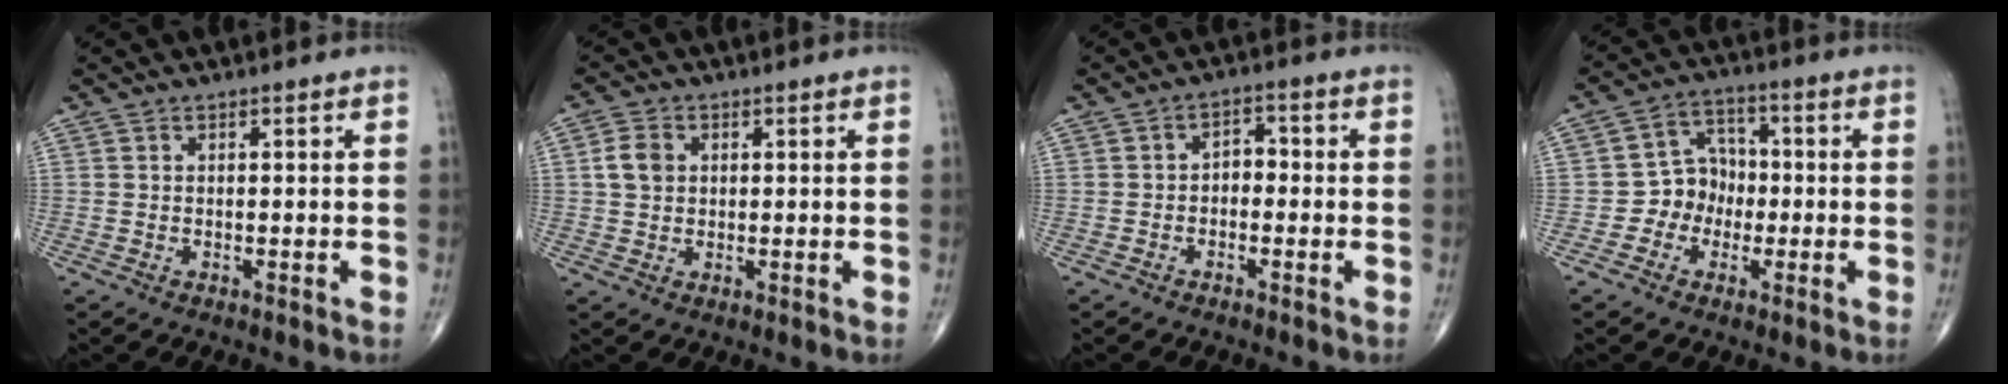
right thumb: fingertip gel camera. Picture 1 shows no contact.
{"total": 4.1, "force": [0.8, 3.2, 2.4], "torque": [-0.041, 0.003, 0.012]}
{"total": 3.2, "force": [-0.7, 2.2, 2.1], "torque": [-0.014, 0.016, -0.023]}
{"total": 7.2, "force": [-1.7, 6.2, 3.1], "torque": [-0.015, 0.029, -0.042]}